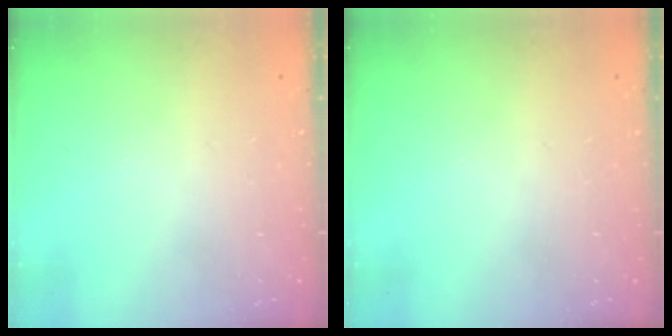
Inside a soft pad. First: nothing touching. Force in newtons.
{"total": 0.0}